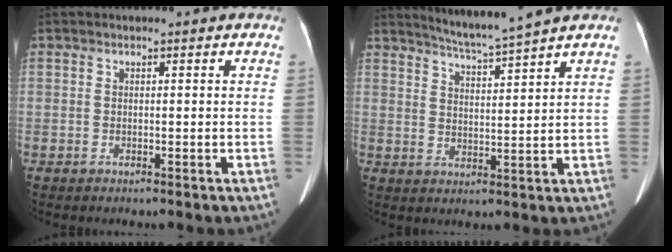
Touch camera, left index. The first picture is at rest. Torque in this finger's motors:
{"motor_torque": [0.30, -0.65, 0.10, 0.05]}